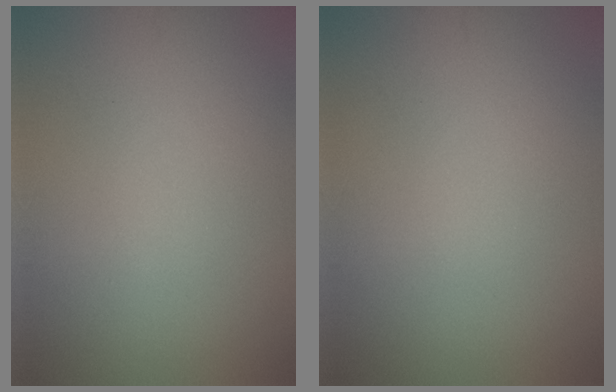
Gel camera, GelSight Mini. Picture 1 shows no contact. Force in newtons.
{"total": 0.0}